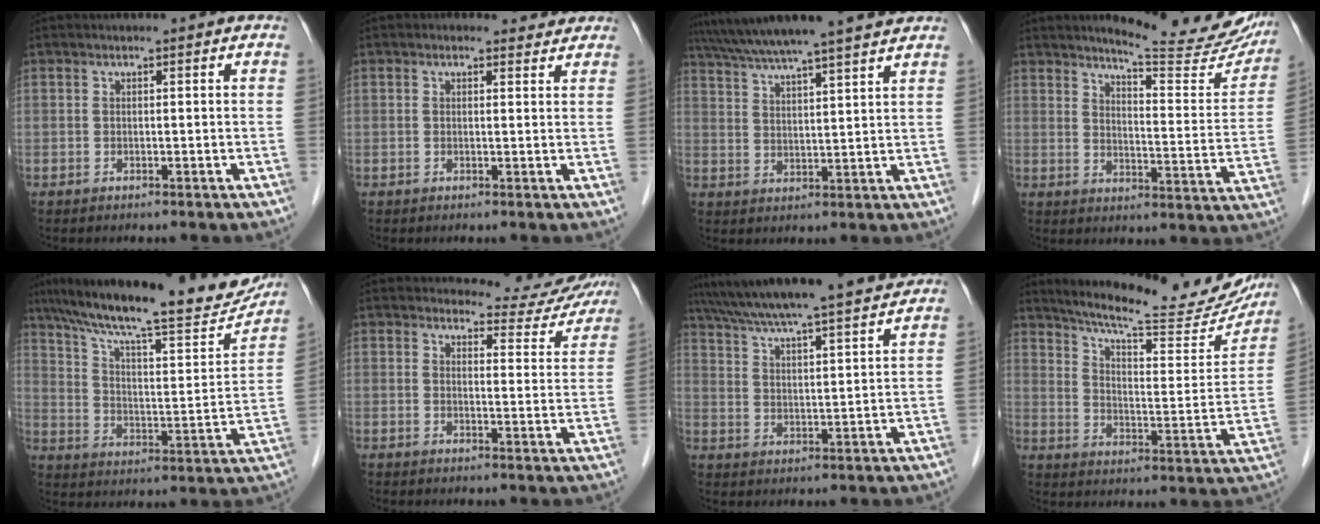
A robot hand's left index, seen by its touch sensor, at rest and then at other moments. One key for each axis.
{"total": 2.1, "fx": 1.8, "fy": 1.1, "fz": 0.1, "tx": -0.001, "ty": 0.004, "tz": 0.014}
{"total": 16.9, "fx": 14.8, "fy": -0.1, "fz": 8.2, "tx": -0.144, "ty": 0.028, "tz": 0.215}
{"total": 18.5, "fx": 16.8, "fy": 2.4, "fz": 7.3, "tx": -0.089, "ty": -0.070, "tz": 0.197}
{"total": 24.9, "fx": 21.0, "fy": 4.4, "fz": 12.5, "tx": -0.207, "ty": 0.001, "tz": 0.300}
{"total": 8.6, "fx": 8.4, "fy": 1.7, "fz": -0.1, "tx": 0.011, "ty": -0.023, "tz": 0.091}
{"total": 19.7, "fx": 17.8, "fy": 0.1, "fz": 8.5, "tx": -0.147, "ty": 0.009, "tz": 0.261}
{"total": 23.6, "fx": 21.2, "fy": 3.6, "fz": 9.8, "tx": -0.144, "ty": -0.044, "tz": 0.273}